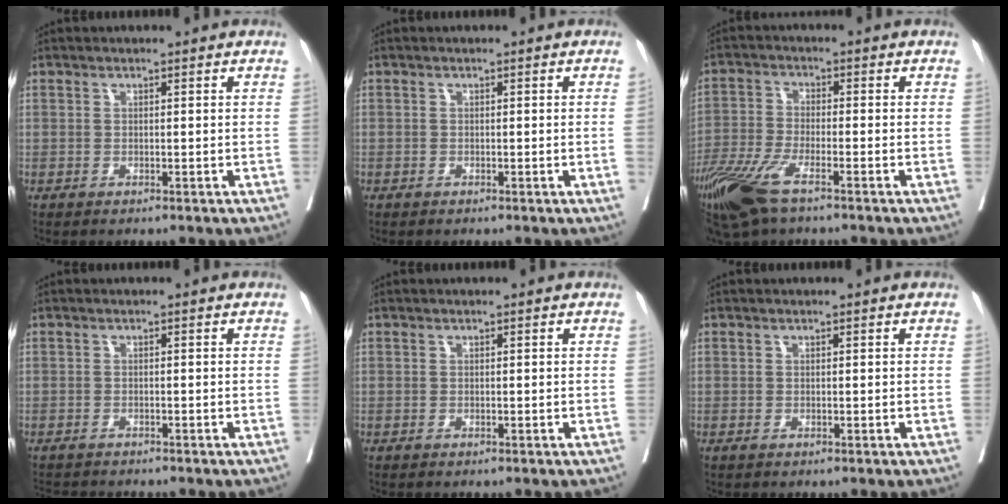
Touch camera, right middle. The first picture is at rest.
{"total": 0.0}
{"total": 10.6, "force": [-7.0, 2.6, 7.5], "torque": [-0.155, -0.023, -0.133]}
{"total": 3.0, "force": [-3.0, 0.2, 0.4], "torque": [-0.002, -0.011, -0.048]}
{"total": 0.0}
{"total": 0.0}